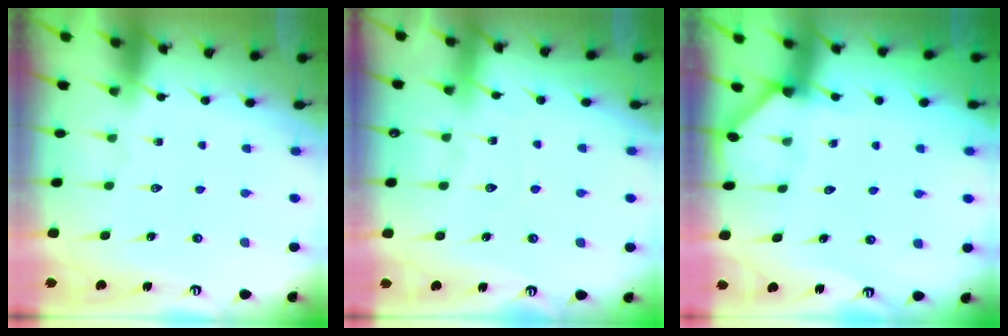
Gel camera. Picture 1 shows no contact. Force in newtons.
{"total": 5.1, "press": 5.0, "slide": 0.7}
{"total": 2.0, "press": 2.0, "slide": 0.1}